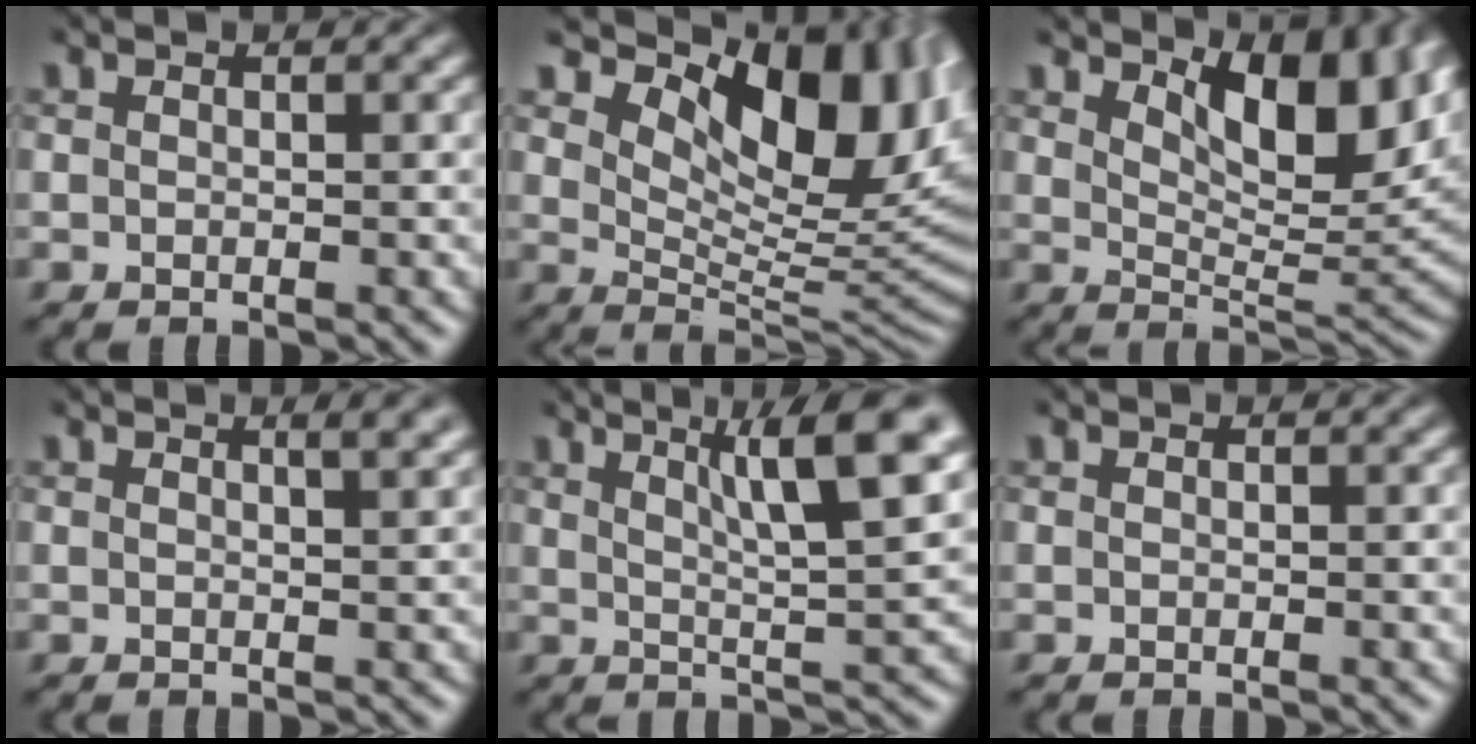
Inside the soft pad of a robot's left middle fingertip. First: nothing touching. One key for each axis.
{"total": 12.8, "fx": 6.4, "fy": 5.8, "fz": 9.5, "tx": -0.137, "ty": 0.001, "tz": 0.112}
{"total": 10.1, "fx": 4.1, "fy": 4.5, "fz": 8.0, "tx": -0.119, "ty": -0.003, "tz": 0.070}
{"total": 2.5, "fx": 1.4, "fy": 0.9, "fz": 1.8, "tx": -0.008, "ty": 0.008, "tz": 0.005}
{"total": 7.5, "fx": 3.5, "fy": 1.1, "fz": 6.5, "tx": -0.085, "ty": 0.007, "tz": 0.057}
{"total": 0.0}